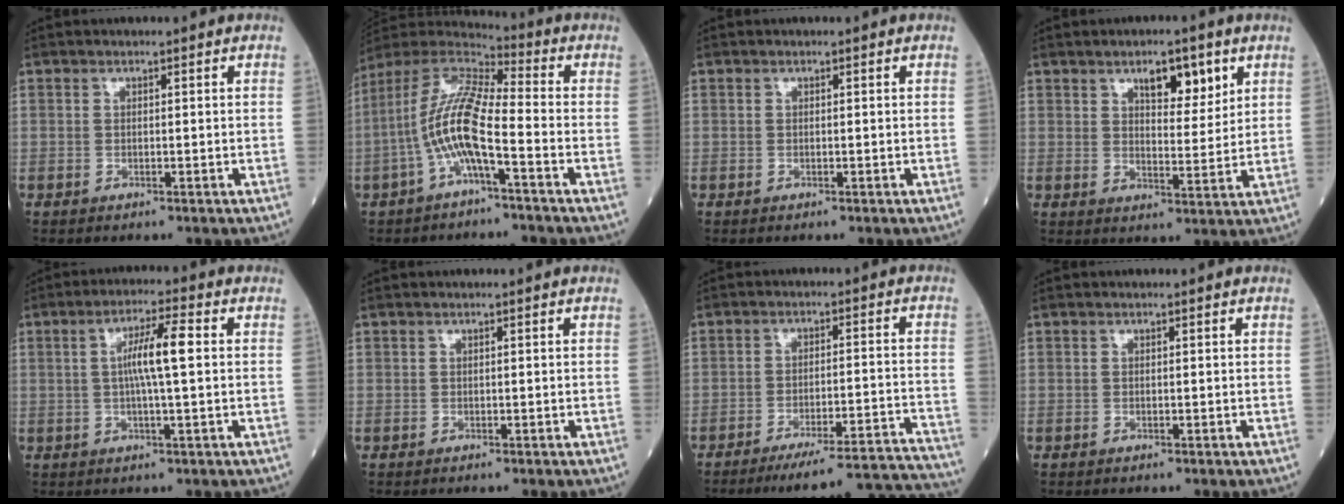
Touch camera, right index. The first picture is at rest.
{"total": 11.8, "force": [-3.3, 1.8, 11.1], "torque": [-0.232, 0.017, -0.071]}
{"total": 0.0}
{"total": 6.6, "force": [3.8, 2.4, 4.8], "torque": [-0.073, -0.001, 0.059]}
{"total": 6.5, "force": [0.7, 0.1, 6.5], "torque": [-0.118, 0.005, 0.011]}
{"total": 0.0}
{"total": 20.3, "force": [-19.6, -1.2, 5.4], "torque": [-0.021, -0.003, -0.255]}
{"total": 0.0}